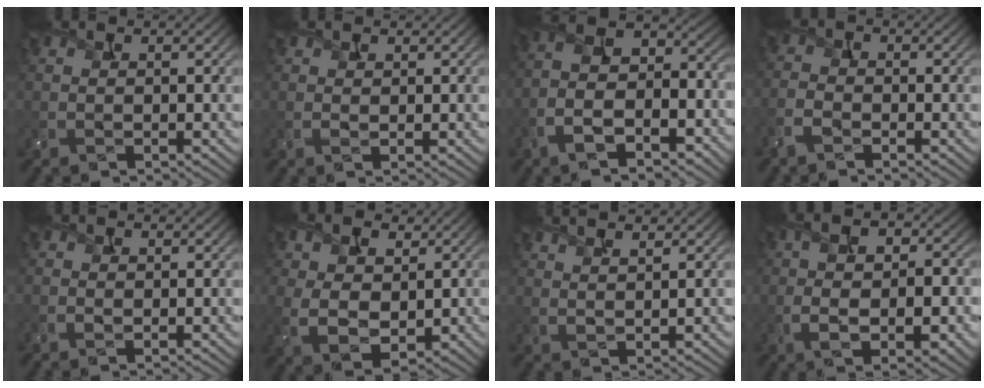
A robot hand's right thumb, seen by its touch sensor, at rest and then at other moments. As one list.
[{"total": 1.2, "force": [0.7, 0.7, 0.6], "torque": [-0.016, 0.002, 0.013]}, {"total": 12.5, "force": [-6.0, 6.5, 8.8], "torque": [-0.183, -0.018, -0.113]}, {"total": 2.8, "force": [-1.8, 1.5, 1.6], "torque": [-0.040, -0.002, -0.053]}, {"total": 0.8, "force": [0.5, 0.4, 0.5], "torque": [-0.012, 0.003, 0.008]}, {"total": 7.9, "force": [1.2, 5.5, 5.5], "torque": [-0.142, -0.007, 0.026]}, {"total": 3.7, "force": [2.9, 0.7, 2.2], "torque": [-0.031, 0.005, 0.044]}, {"total": 9.5, "force": [-0.8, 4.9, 8.2], "torque": [-0.127, 0.009, -0.013]}]